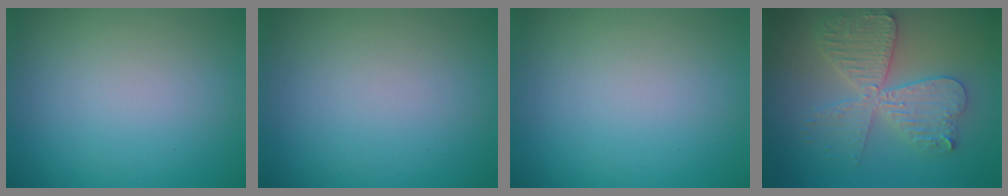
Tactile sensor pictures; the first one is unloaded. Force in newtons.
{"total": 0.0}
{"total": 0.0}
{"total": 5.7, "press": 5.6, "slide": 0.7}